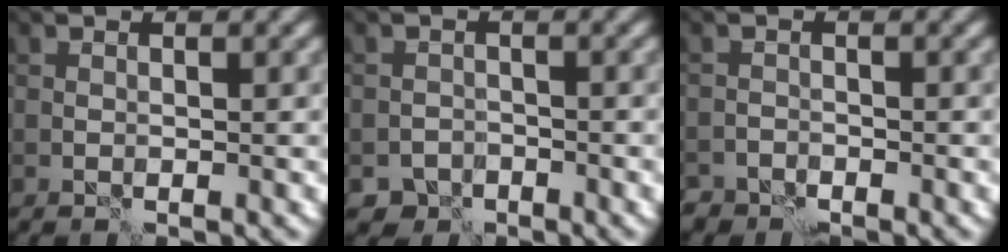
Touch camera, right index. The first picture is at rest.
{"total": 2.4, "force": [-1.9, 1.5, 0.2], "torque": [0.006, 0.003, -0.032]}
{"total": 2.9, "force": [-2.7, 1.3, 0.0], "torque": [0.009, 0.003, -0.040]}